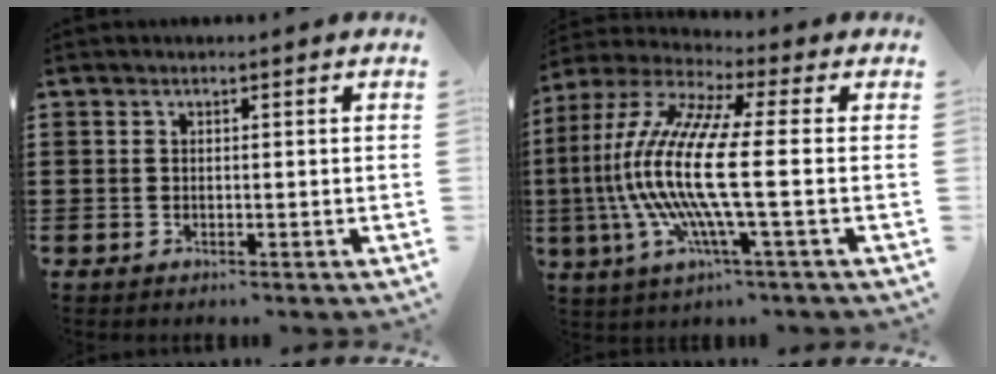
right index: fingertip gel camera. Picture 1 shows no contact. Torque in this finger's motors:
{"motor_torque": [2.14, 0.00, 1.05, 0.21]}